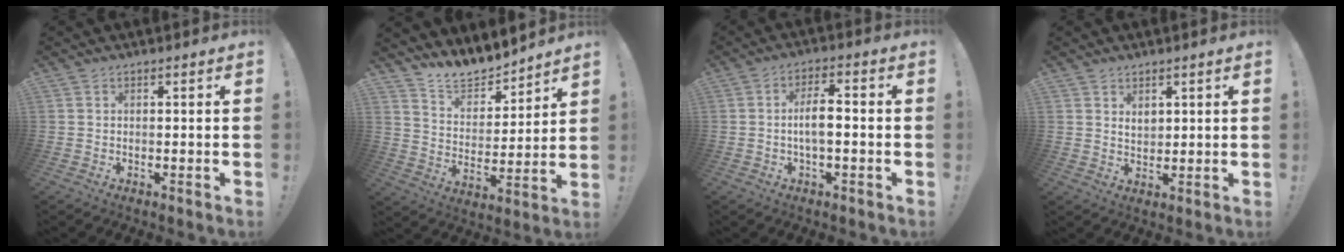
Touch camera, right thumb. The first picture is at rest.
{"total": 10.6, "force": [10.2, 2.4, 1.3], "torque": [-0.032, -0.096, 0.190]}
{"total": 6.8, "force": [-0.9, 2.3, 6.3], "torque": [-0.109, 0.009, -0.020]}
{"total": 3.9, "force": [2.2, 2.9, 1.4], "torque": [-0.018, -0.012, 0.039]}